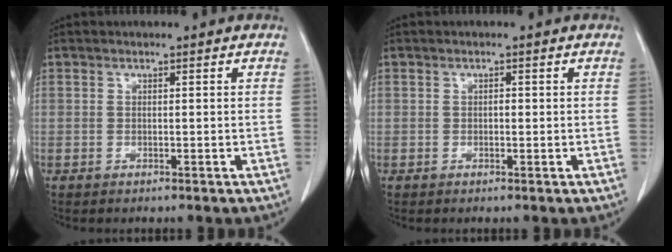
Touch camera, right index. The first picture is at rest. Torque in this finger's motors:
{"motor_torque": [0.15, -0.13, 0.00, 0.00]}